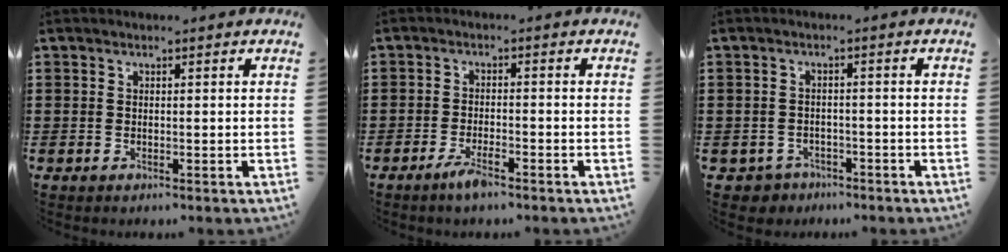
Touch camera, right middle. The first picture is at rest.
{"total": 3.2, "force": [-2.2, 0.7, 2.3], "torque": [-0.051, -0.001, -0.044]}
{"total": 2.1, "force": [-1.9, 0.9, -0.1], "torque": [-0.009, 0.000, -0.043]}